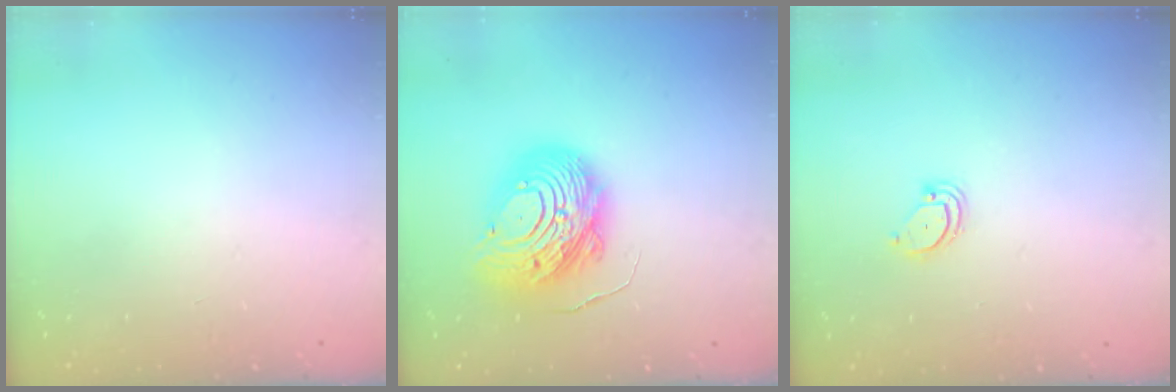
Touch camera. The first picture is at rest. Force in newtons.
{"total": 15.4, "press": 15.3, "slide": 1.4}
{"total": 2.9, "press": 2.9, "slide": 0.2}